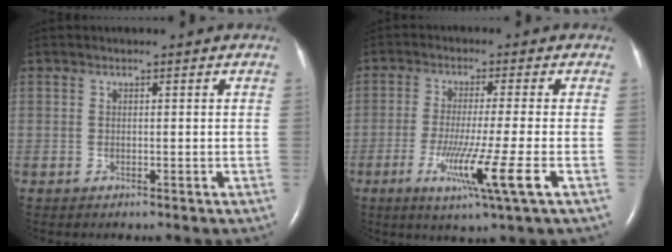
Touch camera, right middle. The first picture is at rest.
{"total": 9.3, "force": [-3.4, -1.5, 8.6], "torque": [-0.159, -0.035, -0.060]}